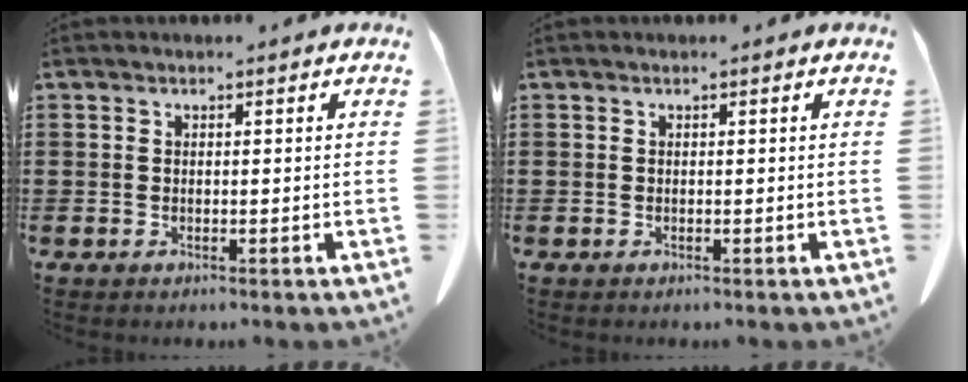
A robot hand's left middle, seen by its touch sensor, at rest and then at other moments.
{"total": 0.0}